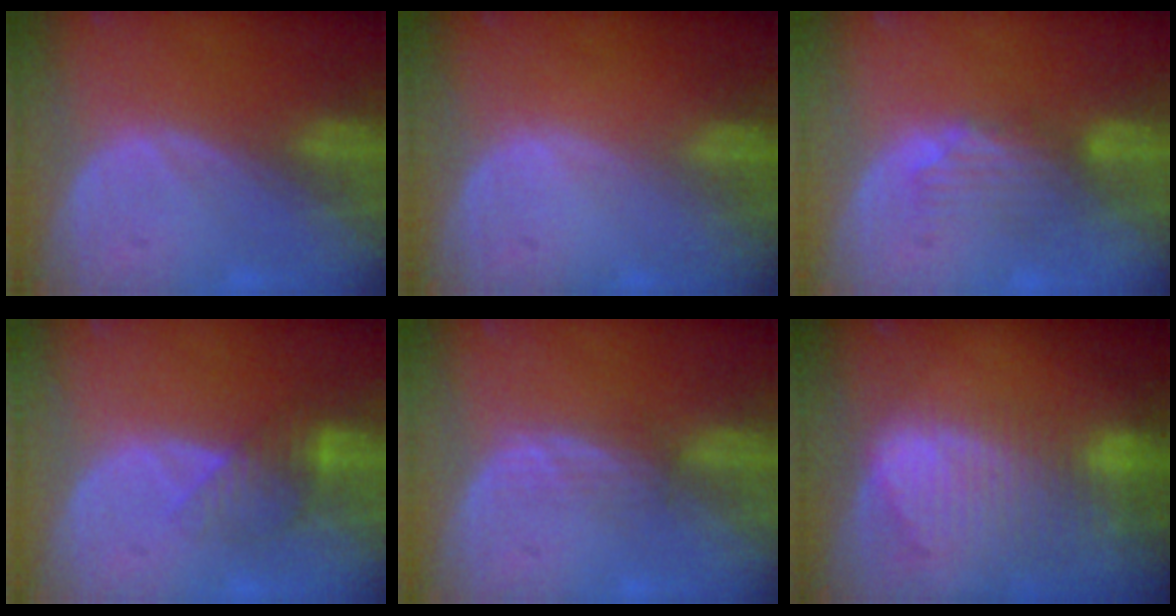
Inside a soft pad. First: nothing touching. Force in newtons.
{"total": 0.0}
{"total": 4.4, "press": 3.8, "slide": 2.2}
{"total": 4.2, "press": 4.1, "slide": 0.8}
{"total": 2.2, "press": 2.2, "slide": 0.4}
{"total": 9.4, "press": 8.2, "slide": 4.7}